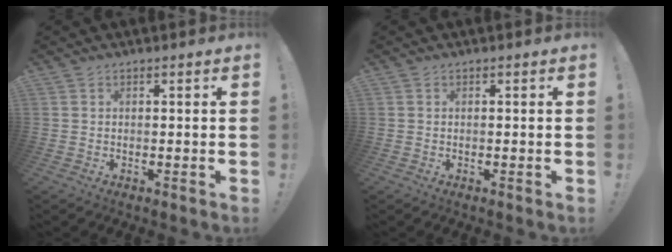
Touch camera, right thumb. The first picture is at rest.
{"total": 0.0}